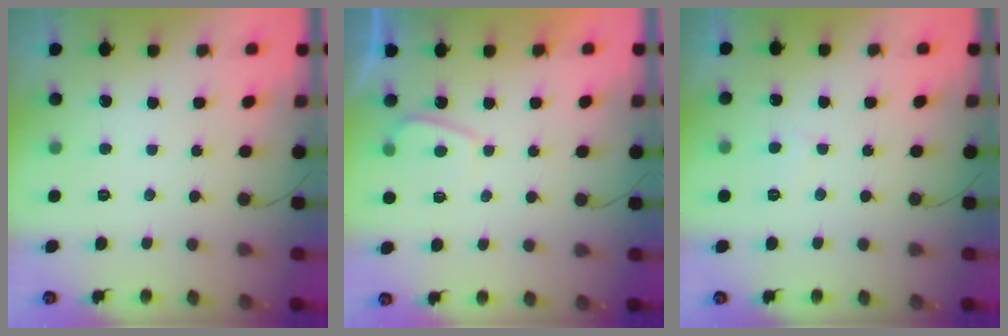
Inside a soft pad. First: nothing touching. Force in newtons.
{"total": 1.2, "press": 1.1, "slide": 0.6}
{"total": 2.7, "press": 2.7, "slide": 0.3}